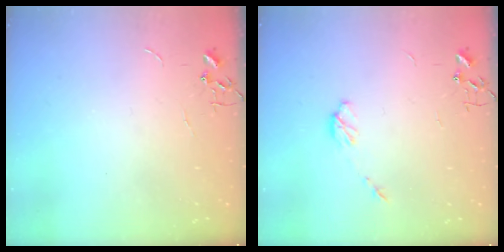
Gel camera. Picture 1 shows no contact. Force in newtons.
{"total": 4.6, "press": 4.6, "slide": 0.5}